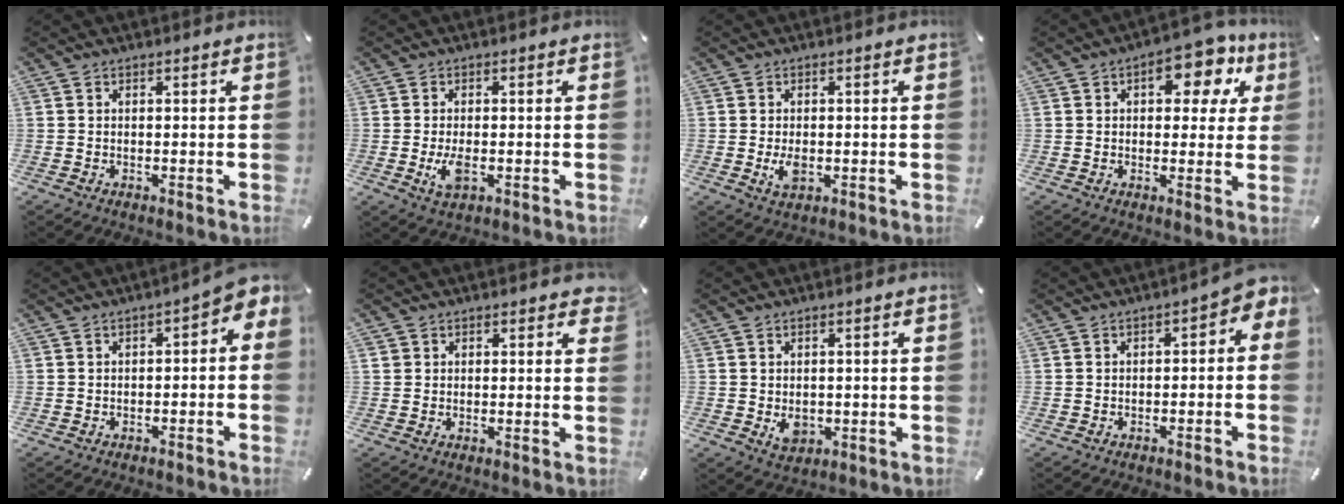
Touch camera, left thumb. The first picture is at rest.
{"total": 4.5, "force": [-0.9, 2.3, 3.8], "torque": [-0.090, -0.007, -0.019]}
{"total": 3.9, "force": [-0.6, 2.4, 3.0], "torque": [-0.059, -0.006, -0.012]}
{"total": 11.1, "force": [4.5, 6.2, 8.0], "torque": [-0.085, -0.019, 0.066]}
{"total": 3.6, "force": [-0.7, 1.8, 3.0], "torque": [-0.049, 0.005, -0.018]}
{"total": 1.8, "force": [1.1, 1.4, 0.4], "torque": [0.007, -0.001, 0.016]}
{"total": 4.0, "force": [-0.5, 3.3, 2.3], "torque": [-0.028, -0.002, -0.008]}
{"total": 3.3, "force": [-1.1, 1.8, 2.6], "torque": [-0.040, 0.008, -0.024]}